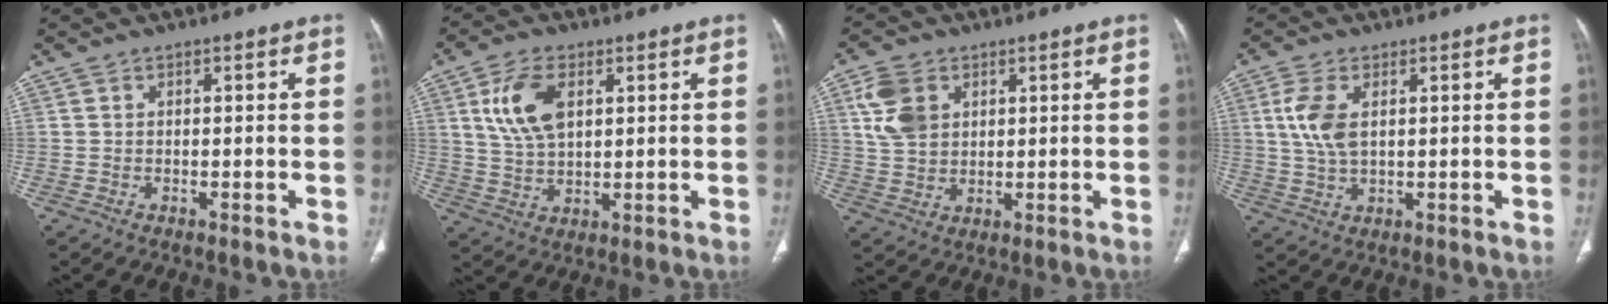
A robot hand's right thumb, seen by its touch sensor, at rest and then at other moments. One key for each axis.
{"total": 9.8, "fx": 3.3, "fy": 5.5, "fz": 7.5, "tx": -0.141, "ty": -0.007, "tz": 0.067}
{"total": 8.0, "fx": 2.9, "fy": 5.8, "fz": 4.8, "tx": -0.084, "ty": -0.004, "tz": 0.063}
{"total": 7.0, "fx": 1.7, "fy": 3.5, "fz": 5.8, "tx": -0.133, "ty": 0.000, "tz": 0.038}